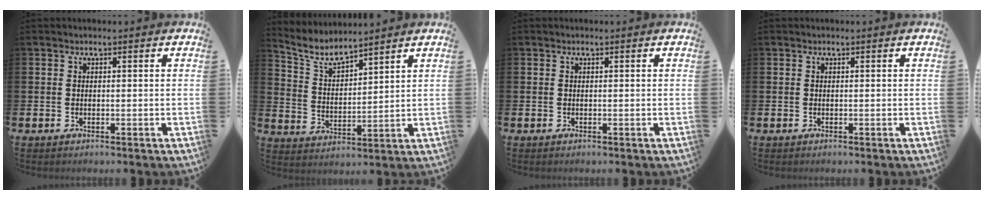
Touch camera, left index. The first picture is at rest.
{"total": 5.7, "force": [5.2, 1.2, 2.0], "torque": [-0.065, -0.026, 0.091]}
{"total": 0.0}
{"total": 0.0}